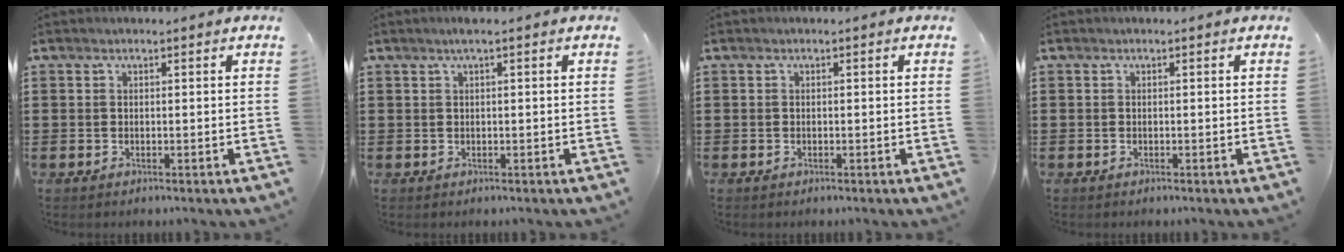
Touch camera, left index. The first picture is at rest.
{"total": 1.2, "force": [0.5, 0.0, 1.0], "torque": [-0.019, 0.000, 0.009]}
{"total": 0.0}
{"total": 0.0}